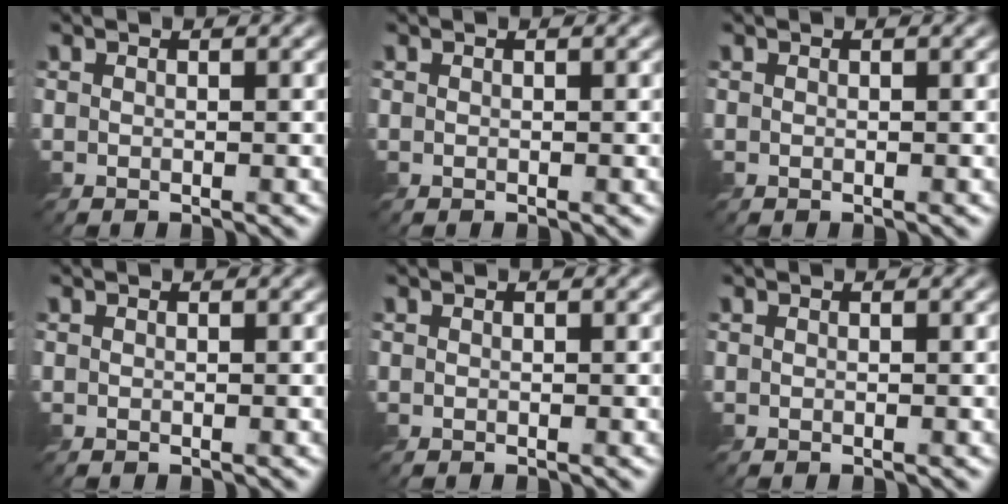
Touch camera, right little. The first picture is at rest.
{"total": 0.0}
{"total": 0.0}
{"total": 0.0}
{"total": 0.0}
{"total": 0.0}